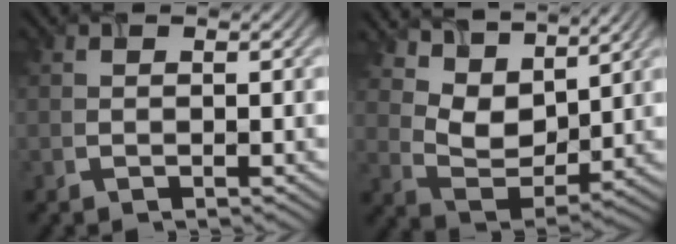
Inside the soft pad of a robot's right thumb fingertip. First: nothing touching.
{"total": 8.4, "force": [6.1, 4.3, 3.9], "torque": [-0.097, 0.010, 0.114]}